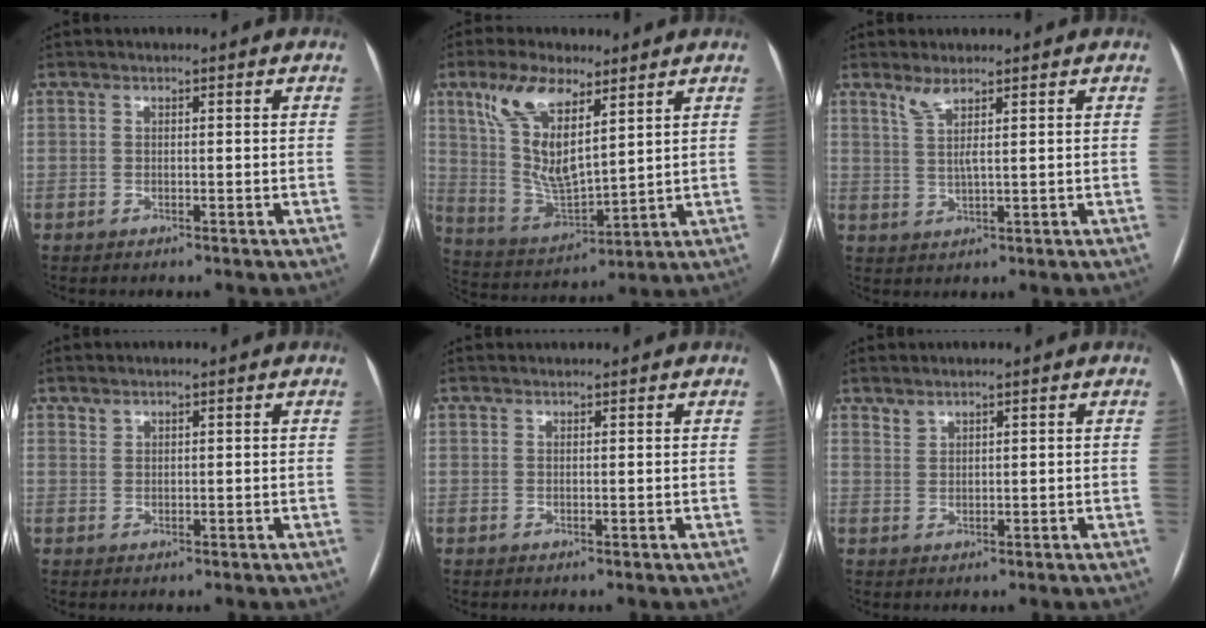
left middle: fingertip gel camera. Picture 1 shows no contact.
{"total": 12.2, "force": [6.3, 3.6, 9.8], "torque": [-0.206, 0.003, 0.130]}
{"total": 2.9, "force": [2.0, -0.1, 2.0], "torque": [-0.050, -0.006, 0.044]}
{"total": 0.8, "force": [0.8, 0.2, 0.1], "torque": [-0.003, 0.000, 0.016]}
{"total": 1.4, "force": [1.4, 0.1, 0.2], "torque": [-0.006, 0.019, 0.026]}
{"total": 1.4, "force": [1.4, 0.2, 0.2], "torque": [-0.005, 0.001, 0.030]}